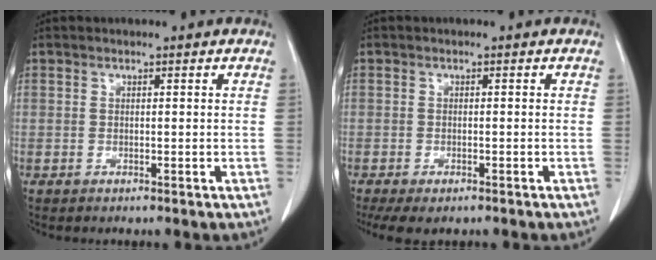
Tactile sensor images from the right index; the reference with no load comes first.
{"total": 7.3, "force": [-4.9, 3.3, 4.3], "torque": [-0.087, -0.007, -0.072]}